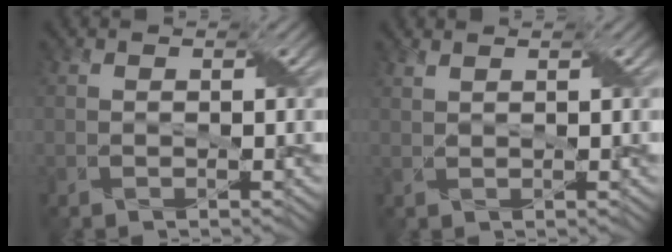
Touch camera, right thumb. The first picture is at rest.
{"total": 0.9, "force": [0.8, 0.0, 0.4], "torque": [-0.017, 0.001, 0.017]}